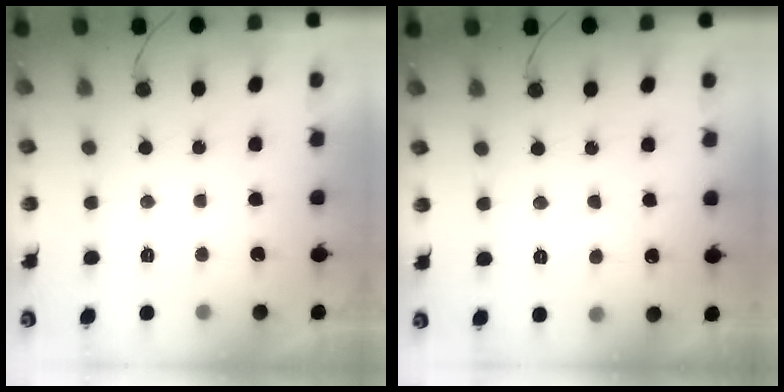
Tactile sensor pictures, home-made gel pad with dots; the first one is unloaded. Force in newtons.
{"total": 5.7, "press": 5.7, "slide": 0.5}